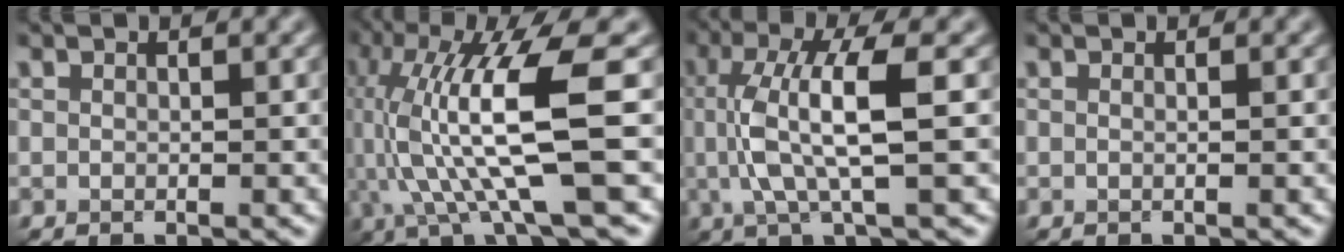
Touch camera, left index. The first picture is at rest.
{"total": 10.7, "force": [0.5, 2.4, 10.4], "torque": [-0.198, -0.005, 0.016]}
{"total": 6.7, "force": [0.4, 1.5, 6.5], "torque": [-0.135, 0.005, 0.011]}
{"total": 0.6, "force": [0.1, 0.2, 0.5], "torque": [-0.006, -0.001, -0.006]}